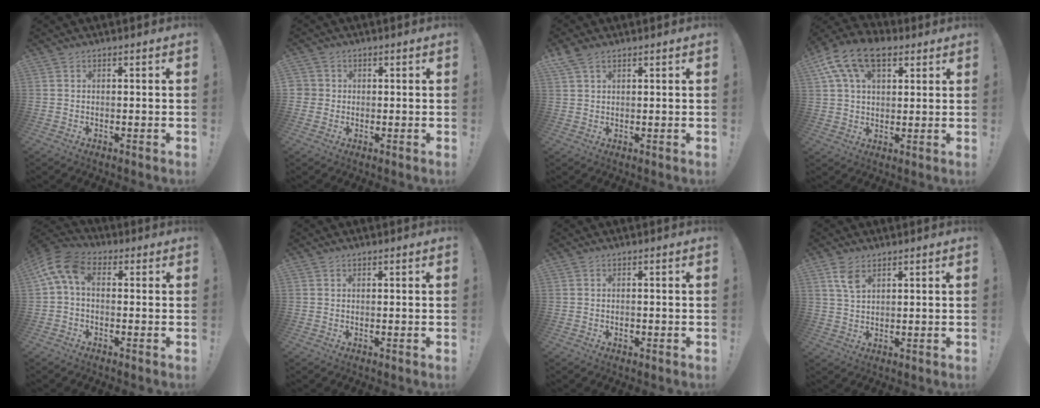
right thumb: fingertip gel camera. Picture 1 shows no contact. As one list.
[{"total": 2.7, "force": [0.1, 2.6, 0.4], "torque": [-0.012, 0.006, 0.003]}, {"total": 4.0, "force": [2.7, 2.0, 2.1], "torque": [-0.038, -0.010, 0.052]}, {"total": 14.1, "force": [7.0, 8.2, 9.1], "torque": [-0.165, -0.022, 0.129]}, {"total": 9.7, "force": [2.0, 5.3, 7.8], "torque": [-0.171, -0.004, 0.041]}, {"total": 0.5, "force": [0.4, 0.3, 0.1], "torque": [0.002, -0.001, 0.007]}, {"total": 1.0, "force": [-0.7, 0.6, 0.3], "torque": [-0.013, 0.003, -0.010]}, {"total": 5.1, "force": [2.9, 2.5, 3.3], "torque": [-0.063, -0.010, 0.054]}]